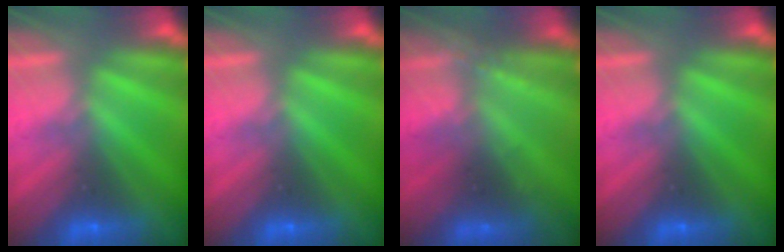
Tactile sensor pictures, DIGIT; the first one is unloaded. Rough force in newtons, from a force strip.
{"total": 0.0}
{"total": 2.1}
{"total": 0.0}